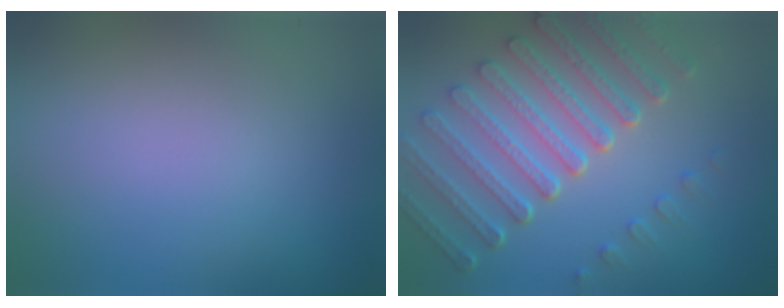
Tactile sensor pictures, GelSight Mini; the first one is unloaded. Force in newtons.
{"total": 7.2, "press": 5.4, "slide": 4.7}